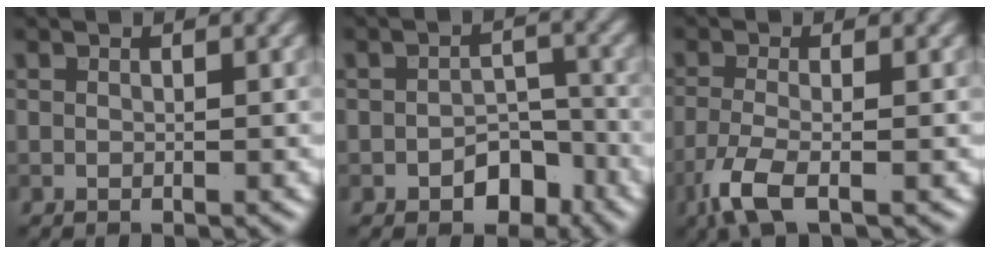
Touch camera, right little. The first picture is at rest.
{"total": 3.6, "force": [-2.0, 2.4, 1.9], "torque": [-0.016, 0.002, -0.030]}
{"total": 3.9, "force": [-2.1, 1.1, 3.2], "torque": [-0.069, -0.008, -0.054]}